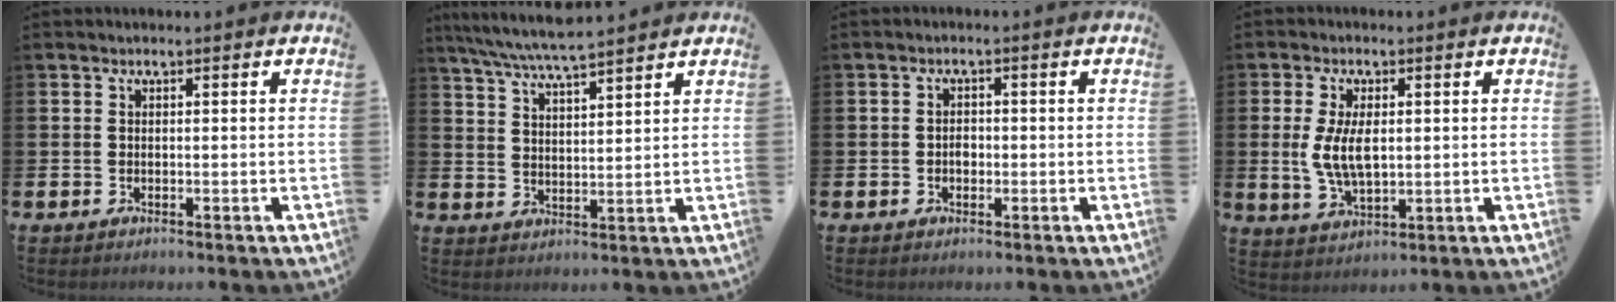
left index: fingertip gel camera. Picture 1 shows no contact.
{"total": 6.5, "force": [6.1, 0.2, 2.2], "torque": [-0.065, -0.027, 0.110]}
{"total": 1.5, "force": [-0.3, 1.1, 0.9], "torque": [-0.006, 0.001, -0.010]}
{"total": 6.0, "force": [0.9, 2.9, 5.2], "torque": [-0.099, 0.001, 0.011]}